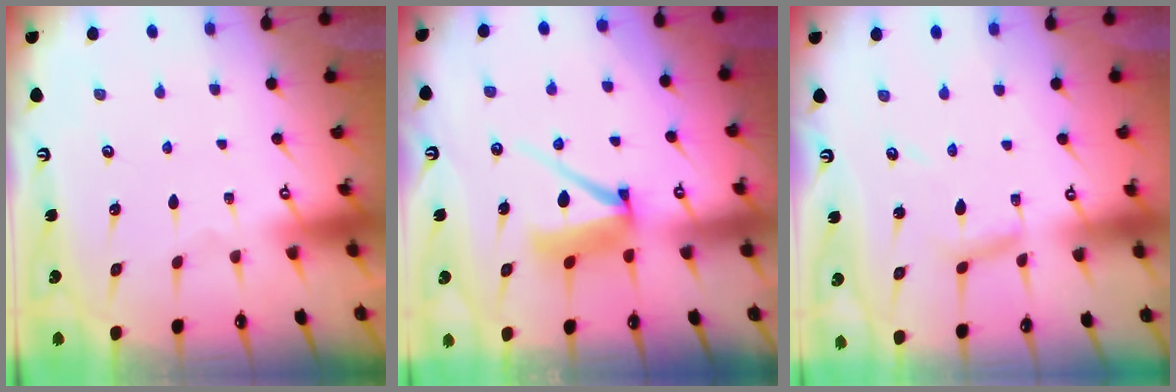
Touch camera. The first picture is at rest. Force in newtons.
{"total": 9.5, "press": 9.5, "slide": 1.1}
{"total": 6.5, "press": 6.5, "slide": 0.4}